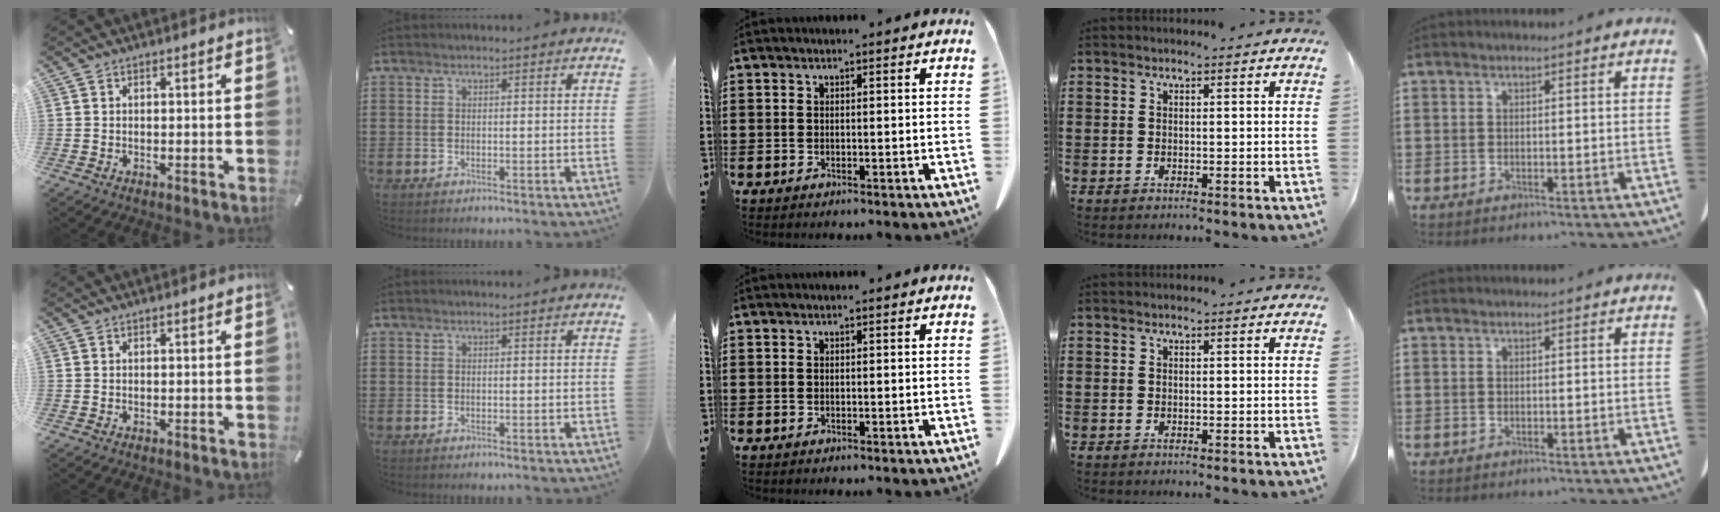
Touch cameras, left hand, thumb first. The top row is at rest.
{}